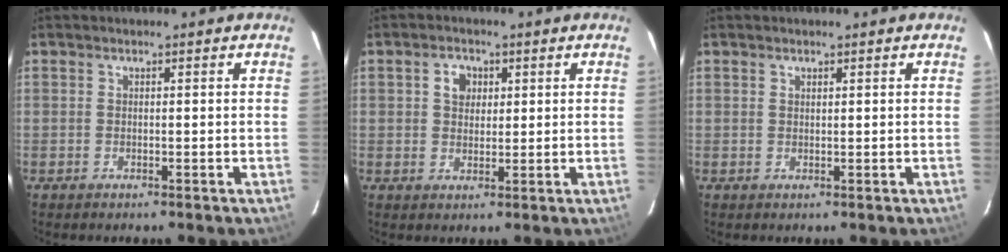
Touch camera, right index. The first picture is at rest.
{"total": 3.7, "force": [1.2, 3.1, 1.8], "torque": [-0.024, 0.014, 0.023]}
{"total": 0.6, "force": [0.5, 0.3, 0.1], "torque": [-0.002, 0.001, 0.010]}